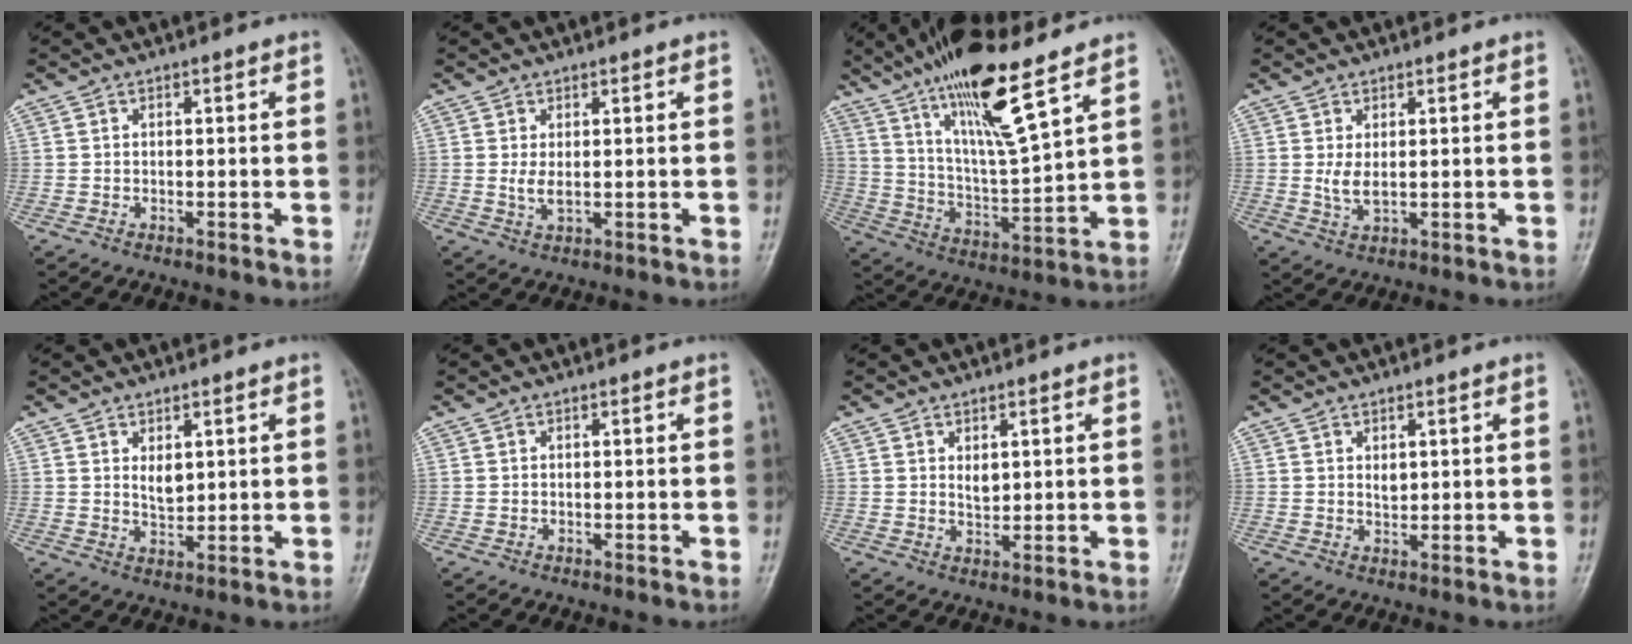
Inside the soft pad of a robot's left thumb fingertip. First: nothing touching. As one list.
[{"total": 2.7, "force": [0.7, 1.1, 2.4], "torque": [-0.044, -0.008, 0.016]}, {"total": 17.4, "force": [11.3, 3.0, 12.9], "torque": [-0.222, -0.057, 0.211]}, {"total": 3.4, "force": [0.8, 1.5, 2.9], "torque": [-0.053, -0.011, 0.021]}, {"total": 3.6, "force": [1.5, 1.9, 2.7], "torque": [-0.038, -0.016, 0.030]}, {"total": 0.0}, {"total": 2.8, "force": [1.2, 1.5, 2.0], "torque": [-0.026, -0.012, 0.023]}, {"total": 2.1, "force": [1.0, 1.2, 1.5], "torque": [-0.020, -0.008, 0.019]}]